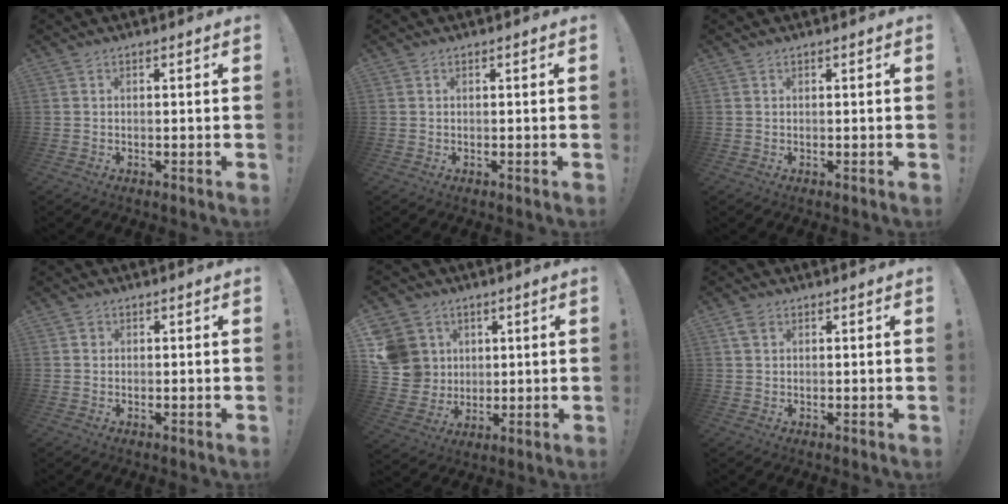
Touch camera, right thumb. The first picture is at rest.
{"total": 0.0}
{"total": 0.0}
{"total": 1.2, "force": [0.3, 1.2, 0.2], "torque": [0.002, 0.001, 0.004]}
{"total": 12.0, "force": [3.0, 11.1, 3.3], "torque": [-0.052, -0.012, 0.069]}
{"total": 3.1, "force": [1.6, 2.2, 1.5], "torque": [-0.026, 0.003, 0.031]}